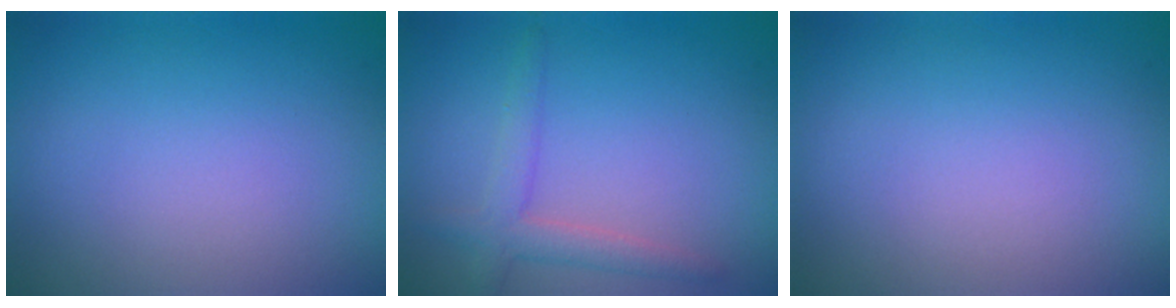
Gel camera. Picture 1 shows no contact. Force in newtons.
{"total": 2.8, "press": 2.8, "slide": 0.1}
{"total": 0.0}